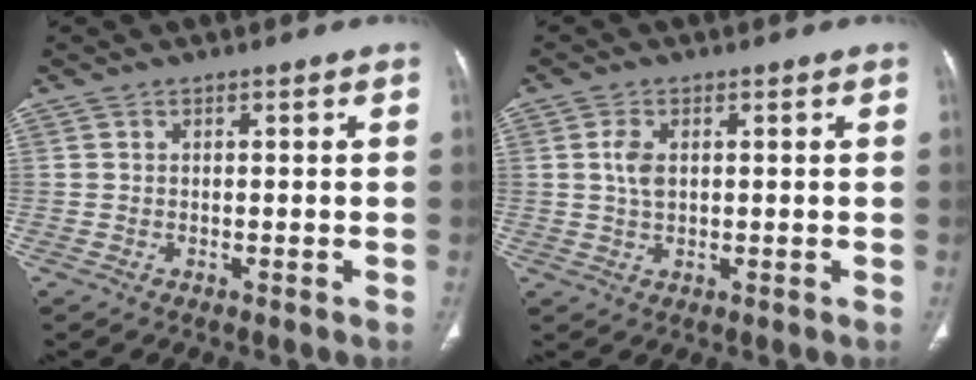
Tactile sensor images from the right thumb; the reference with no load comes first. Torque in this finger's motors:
{"motor_torque": [0.63, 0.63, 0.68, -0.08, 0.16]}